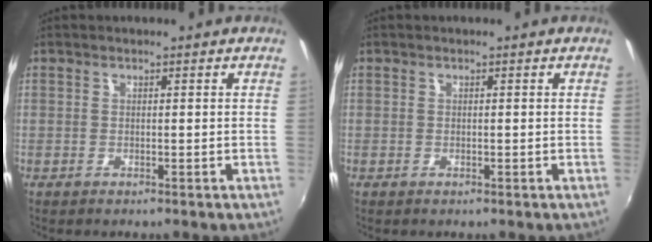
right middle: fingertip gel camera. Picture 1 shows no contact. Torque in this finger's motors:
{"motor_torque": [-0.31, 0.02, 0.02, 0.00]}